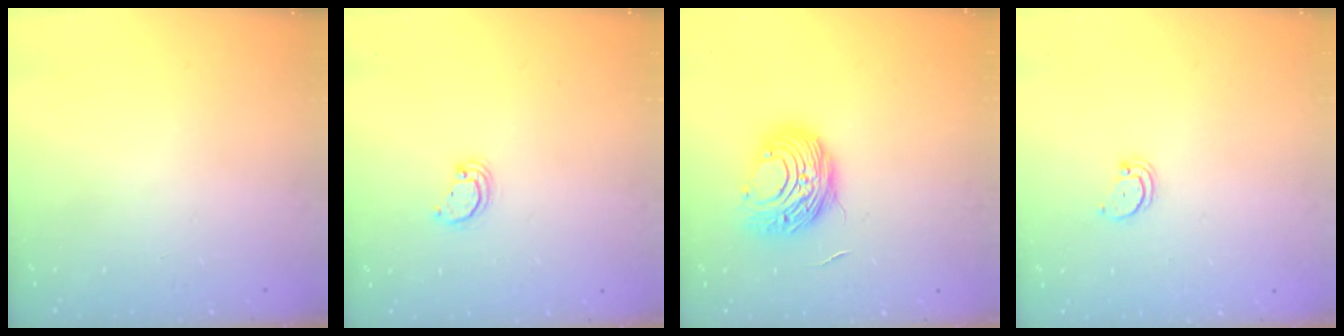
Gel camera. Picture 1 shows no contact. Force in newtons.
{"total": 2.9, "press": 2.9, "slide": 0.1}
{"total": 10.0, "press": 10.0, "slide": 0.8}
{"total": 2.5, "press": 2.5, "slide": 0.3}